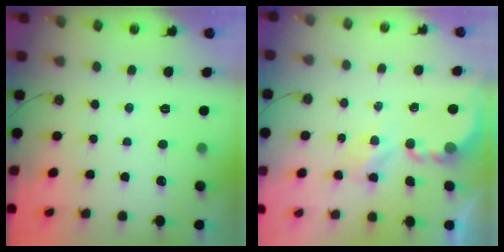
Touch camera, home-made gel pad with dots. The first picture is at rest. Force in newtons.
{"total": 3.9, "press": 3.9, "slide": 0.1}